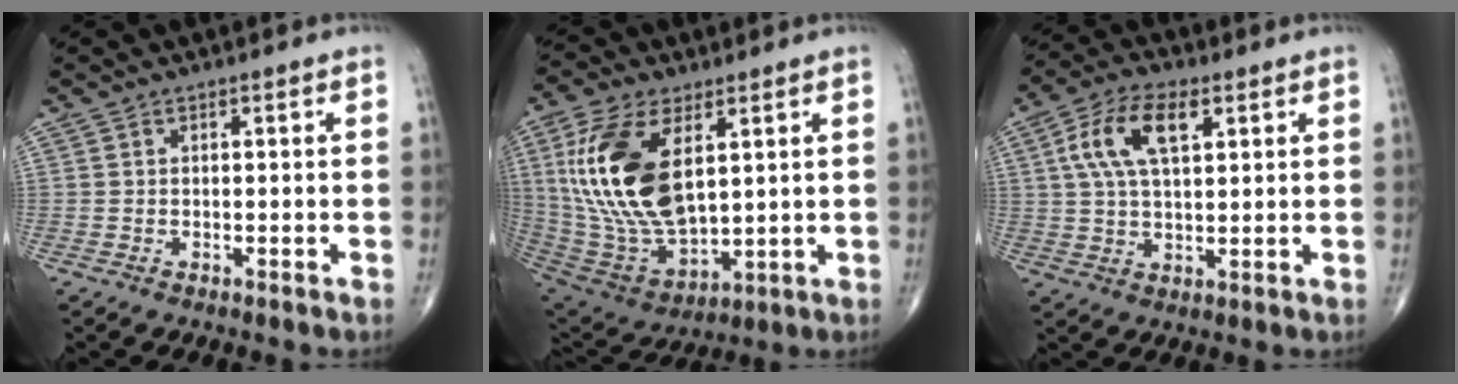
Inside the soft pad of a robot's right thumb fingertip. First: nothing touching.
{"total": 21.9, "force": [5.4, 11.2, 18.0], "torque": [-0.360, -0.027, 0.110]}
{"total": 11.1, "force": [3.8, 5.3, 9.0], "torque": [-0.174, 0.008, 0.068]}